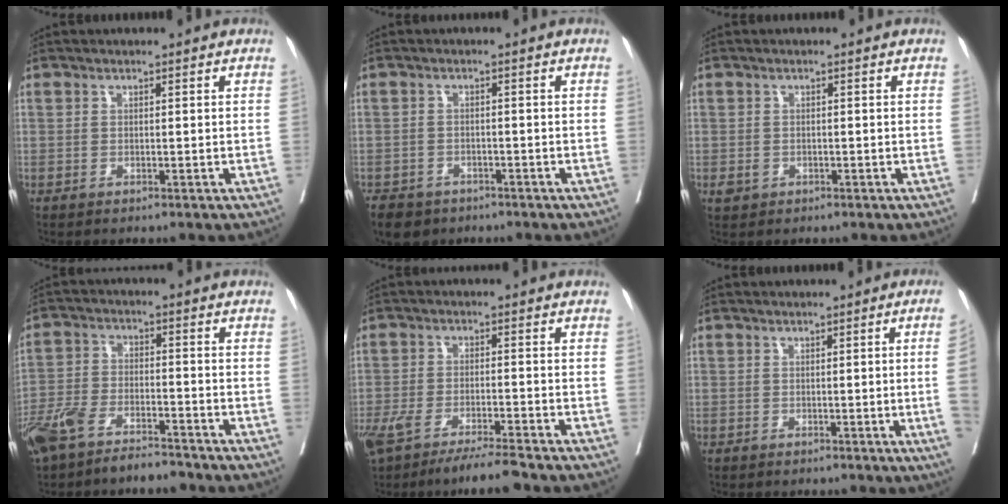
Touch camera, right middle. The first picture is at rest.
{"total": 5.6, "force": [-4.1, 3.6, 1.4], "torque": [-0.026, 0.002, -0.063]}
{"total": 1.6, "force": [-0.5, 1.3, 0.7], "torque": [-0.012, 0.002, -0.002]}
{"total": 9.9, "force": [-8.1, 2.9, 4.9], "torque": [-0.101, -0.006, -0.150]}
{"total": 9.1, "force": [-7.4, 0.4, 5.4], "torque": [-0.094, -0.015, -0.123]}
{"total": 4.2, "force": [-0.7, -1.6, 3.9], "torque": [-0.044, -0.009, -0.011]}